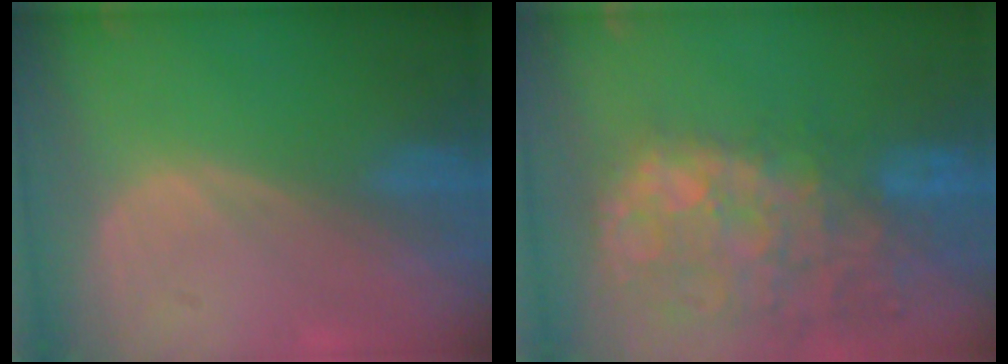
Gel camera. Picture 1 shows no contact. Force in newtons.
{"total": 14.2, "press": 11.6, "slide": 8.3}